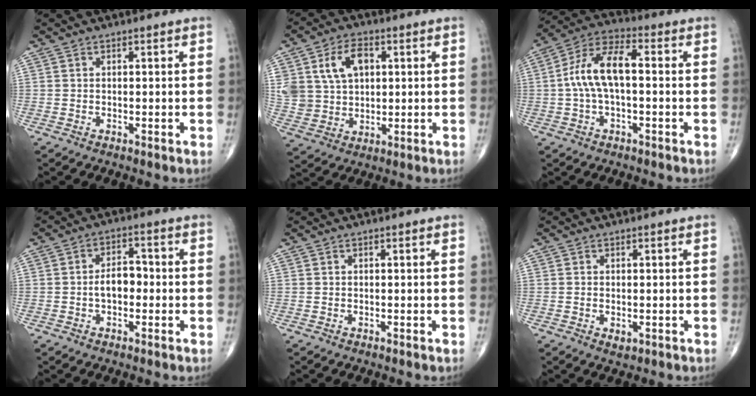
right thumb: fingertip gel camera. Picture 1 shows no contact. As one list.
[{"total": 11.9, "force": [3.6, 8.4, 7.6], "torque": [-0.124, 0.001, 0.073]}, {"total": 11.0, "force": [0.0, 5.2, 9.7], "torque": [-0.195, 0.038, -0.006]}, {"total": 5.2, "force": [-0.8, 3.2, 4.0], "torque": [-0.057, 0.023, -0.020]}, {"total": 0.0}, {"total": 1.6, "force": [-0.4, 1.0, 1.2], "torque": [-0.019, -0.004, -0.003]}]